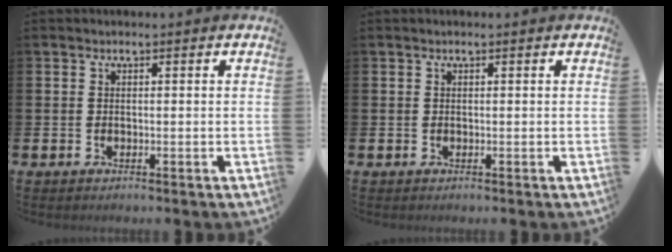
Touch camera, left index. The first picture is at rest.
{"total": 0.0}